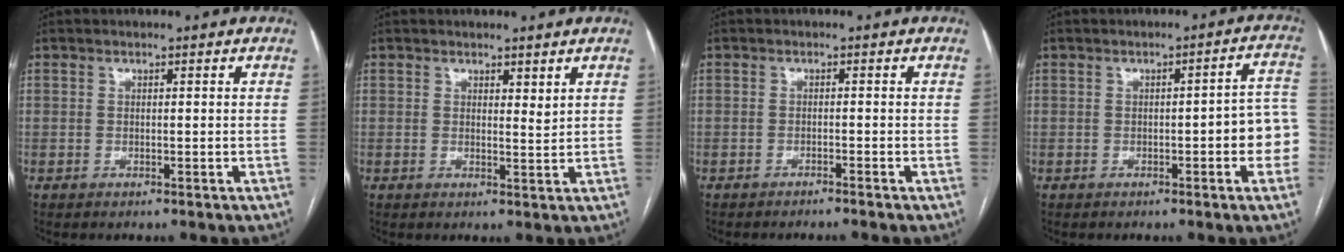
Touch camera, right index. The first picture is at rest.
{"total": 1.6, "force": [1.2, 0.5, 1.0], "torque": [-0.015, -0.009, 0.020]}
{"total": 2.1, "force": [-1.8, -0.6, 0.7], "torque": [-0.005, 0.004, -0.026]}
{"total": 7.4, "force": [-1.7, 1.3, 7.1], "torque": [-0.067, 0.021, -0.024]}